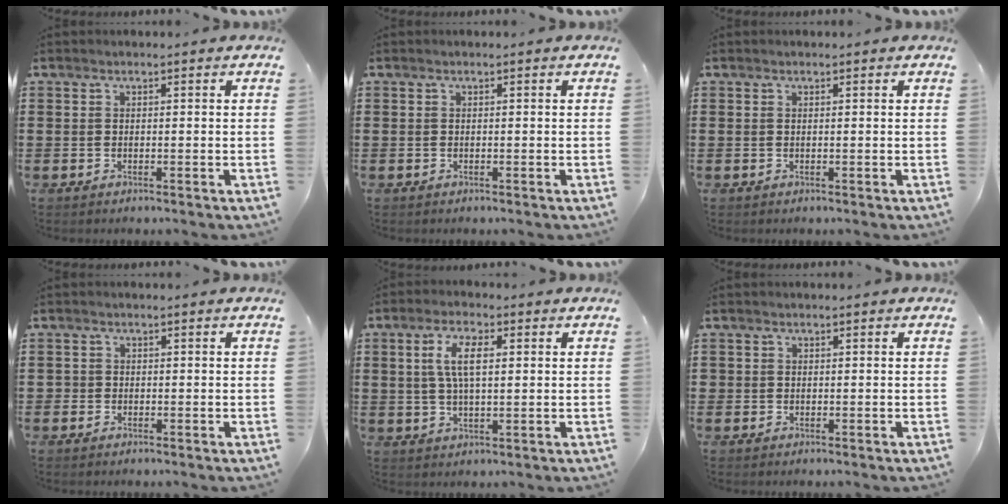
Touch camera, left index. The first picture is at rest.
{"total": 0.0}
{"total": 0.0}
{"total": 0.8, "force": [-0.2, 0.7, 0.2], "torque": [-0.005, 0.003, -0.006]}
{"total": 6.0, "force": [1.4, 2.4, 5.4], "torque": [-0.119, 0.009, 0.019]}
{"total": 0.6, "force": [0.0, 0.6, 0.0], "torque": [-0.002, 0.005, -0.001]}